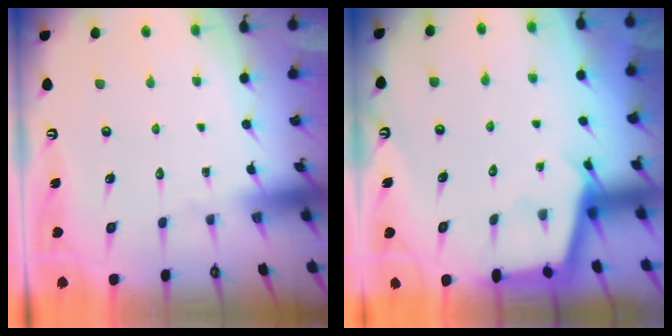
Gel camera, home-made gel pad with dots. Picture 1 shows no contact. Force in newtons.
{"total": 2.9, "press": 2.9, "slide": 0.4}